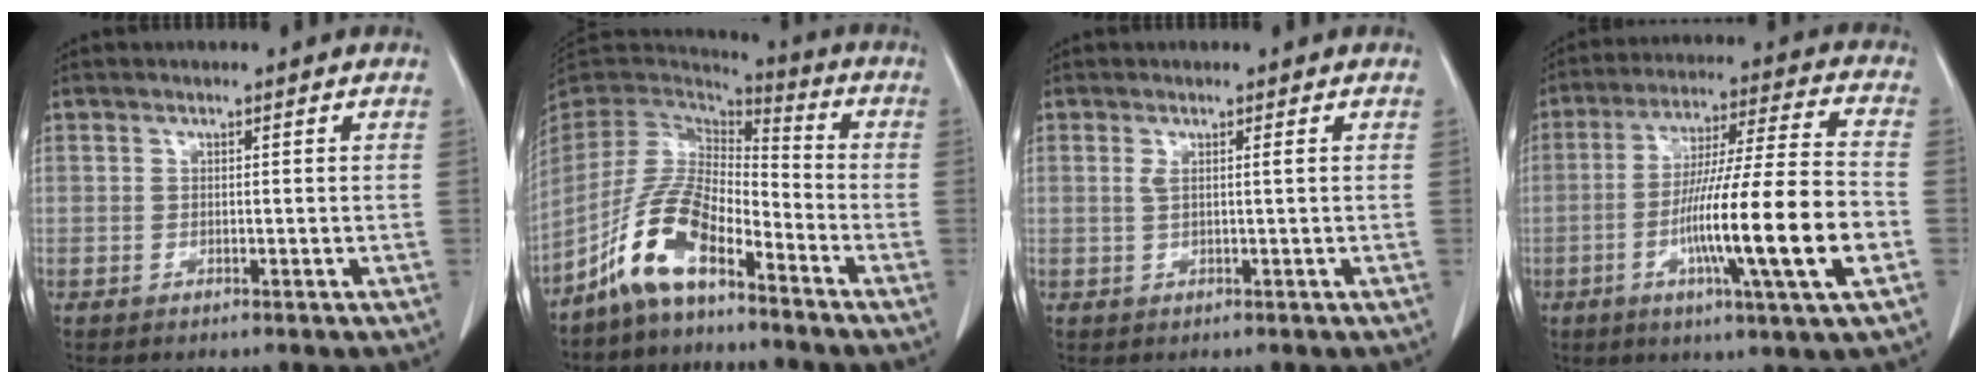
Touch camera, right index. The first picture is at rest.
{"total": 11.2, "force": [-7.2, 3.8, 7.7], "torque": [-0.169, 0.015, -0.145]}
{"total": 1.2, "force": [0.3, -0.1, 1.2], "torque": [-0.029, 0.005, 0.005]}
{"total": 18.3, "force": [-5.1, -0.4, 17.6], "torque": [-0.299, -0.010, -0.090]}